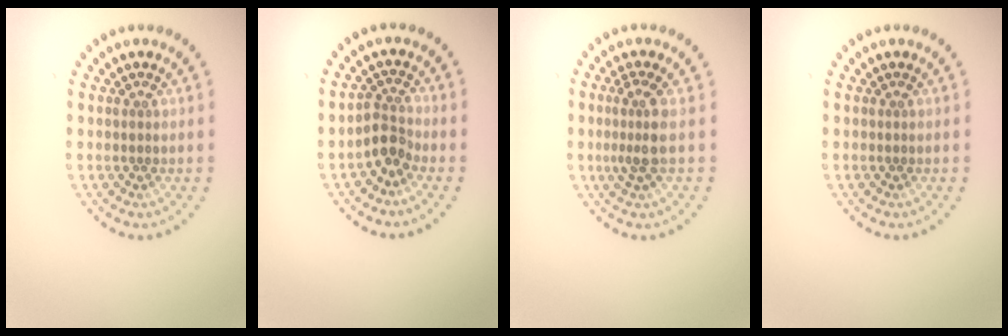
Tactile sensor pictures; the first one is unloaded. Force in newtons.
{"total": 2.5, "press": 1.9, "slide": 1.5}
{"total": 2.6, "press": 2.0, "slide": 1.7}
{"total": 0.0}